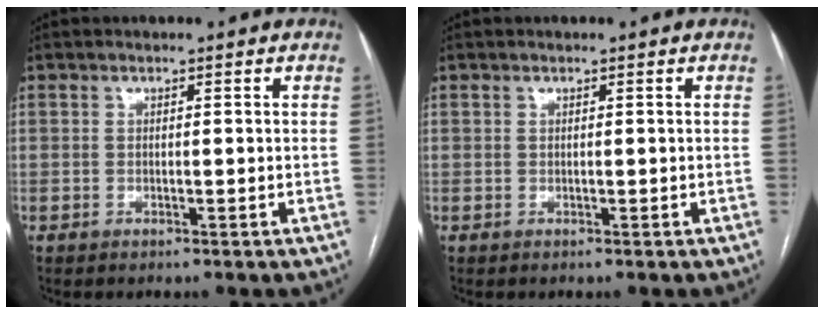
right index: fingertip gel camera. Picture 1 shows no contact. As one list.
[{"total": 0.0}]